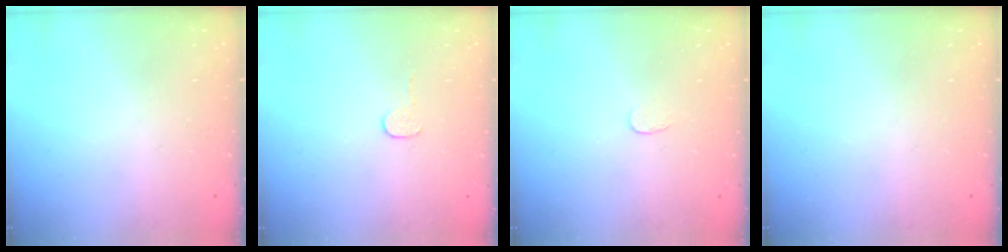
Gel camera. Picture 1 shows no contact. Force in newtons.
{"total": 3.4, "press": 3.4, "slide": 0.3}
{"total": 2.6, "press": 2.6, "slide": 0.2}
{"total": 0.0}